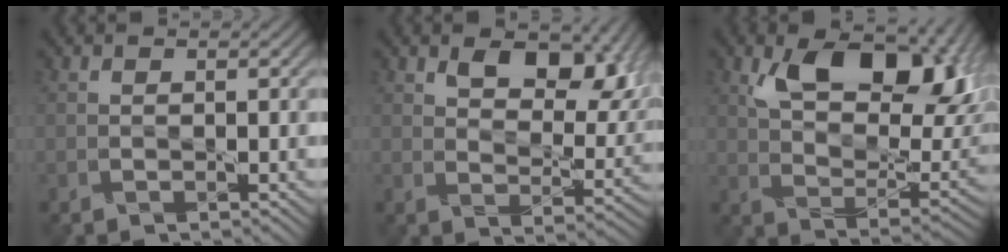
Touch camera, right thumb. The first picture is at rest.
{"total": 10.6, "force": [5.2, 5.7, 7.3], "torque": [-0.117, -0.014, 0.090]}
{"total": 15.2, "force": [6.9, 7.8, 11.1], "torque": [-0.168, -0.016, 0.123]}